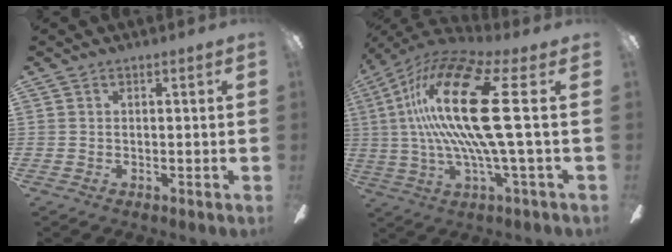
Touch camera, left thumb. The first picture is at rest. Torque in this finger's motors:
{"motor_torque": [0.48, 1.17, 2.58, -0.19, 0.71]}